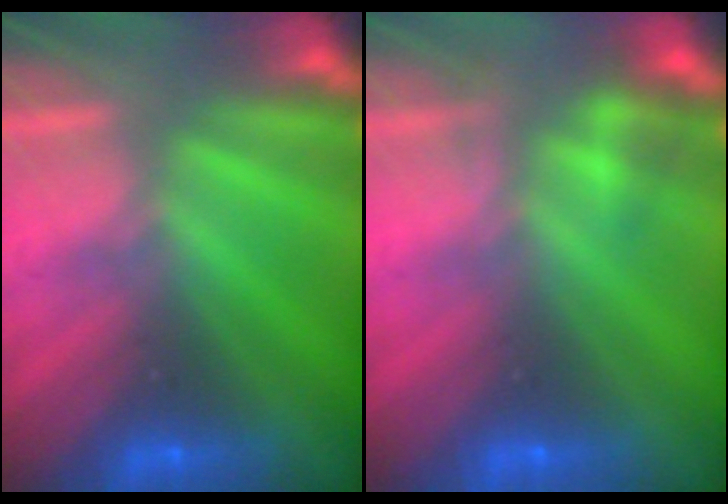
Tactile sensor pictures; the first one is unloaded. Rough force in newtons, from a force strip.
{"total": 2.3}